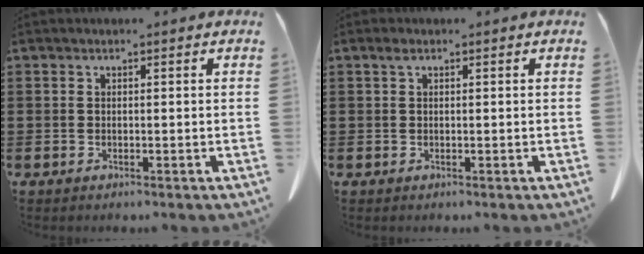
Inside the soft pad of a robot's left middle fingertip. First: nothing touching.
{"total": 1.0, "force": [0.4, 0.4, 0.8], "torque": [-0.017, 0.003, 0.007]}